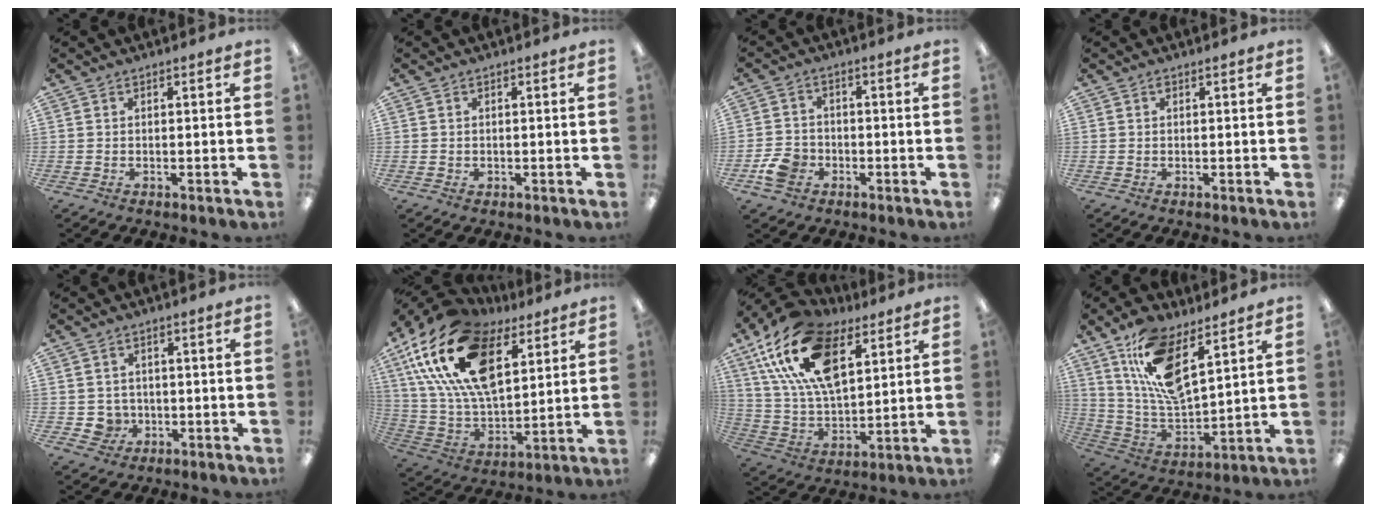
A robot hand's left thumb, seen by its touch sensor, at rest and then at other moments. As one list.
[{"total": 0.7, "force": [0.0, 0.7, 0.1], "torque": [-0.001, 0.005, -0.001]}, {"total": 6.6, "force": [-2.9, 5.1, 2.9], "torque": [-0.062, 0.016, -0.050]}, {"total": 0.5, "force": [0.2, 0.3, 0.3], "torque": [-0.008, 0.003, 0.003]}, {"total": 4.2, "force": [-0.7, 4.0, 0.9], "torque": [-0.013, 0.006, -0.011]}, {"total": 24.4, "force": [12.1, 13.1, 16.6], "torque": [-0.349, -0.048, 0.213]}, {"total": 22.4, "force": [11.0, 12.2, 15.3], "torque": [-0.316, -0.033, 0.195]}, {"total": 15.1, "force": [8.9, 6.3, 10.4], "torque": [-0.216, -0.041, 0.159]}]